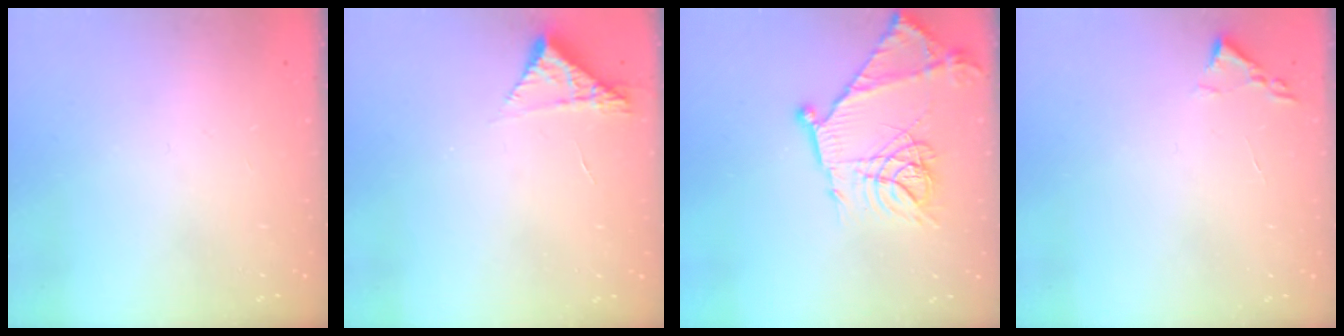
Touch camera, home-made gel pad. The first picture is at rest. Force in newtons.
{"total": 4.3, "press": 4.3, "slide": 0.3}
{"total": 16.5, "press": 16.4, "slide": 1.1}
{"total": 1.8, "press": 1.7, "slide": 0.2}